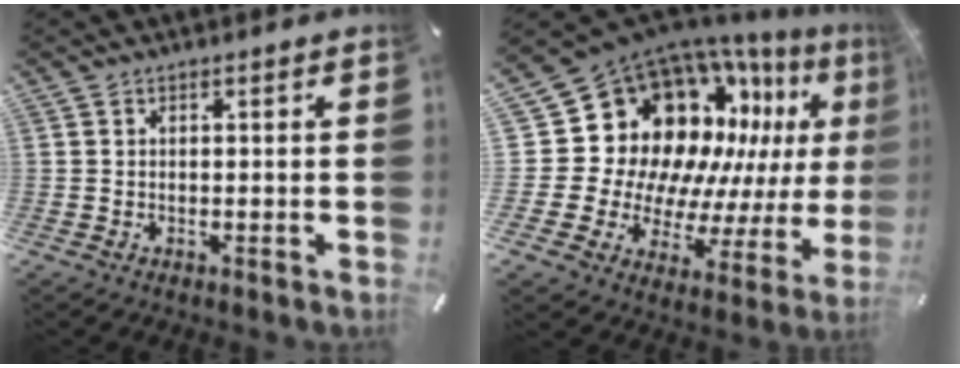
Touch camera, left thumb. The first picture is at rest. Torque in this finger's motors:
{"motor_torque": [2.50, 2.51, 1.49, -1.28, 0.34]}